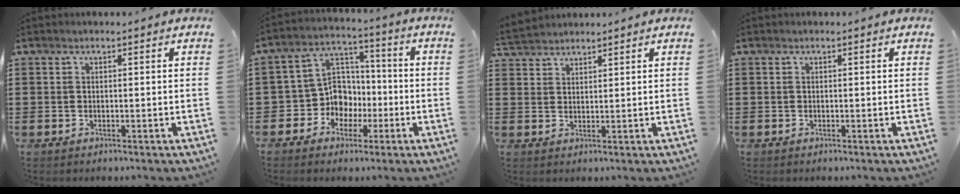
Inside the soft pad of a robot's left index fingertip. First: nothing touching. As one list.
[{"total": 8.0, "force": [-1.7, 7.4, 2.5], "torque": [-0.081, 0.002, -0.031]}, {"total": 2.6, "force": [2.6, 0.3, 0.0], "torque": [-0.008, -0.001, 0.051]}, {"total": 0.0}]